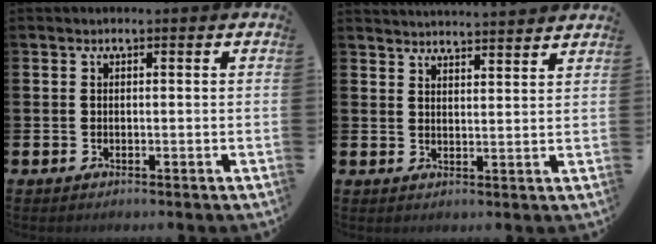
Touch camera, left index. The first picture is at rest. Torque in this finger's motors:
{"motor_torque": [0.07, -1.42, -0.01, 0.04]}